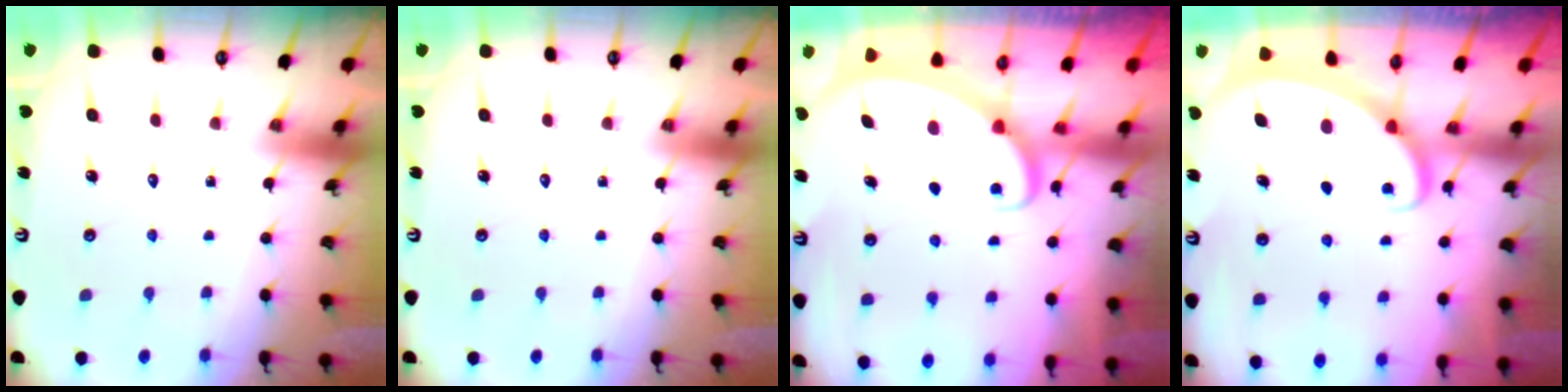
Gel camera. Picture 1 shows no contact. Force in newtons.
{"total": 0.0}
{"total": 2.3, "press": 2.3, "slide": 0.3}
{"total": 2.0, "press": 2.0, "slide": 0.1}